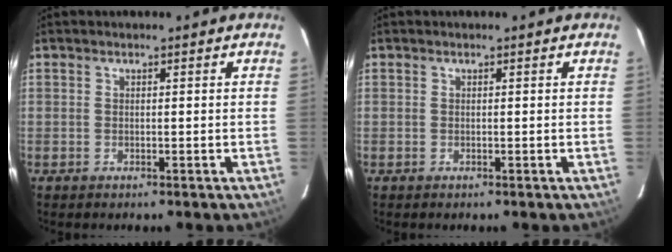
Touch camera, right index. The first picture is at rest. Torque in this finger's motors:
{"motor_torque": [0.00, 0.00, 0.00, 0.00]}